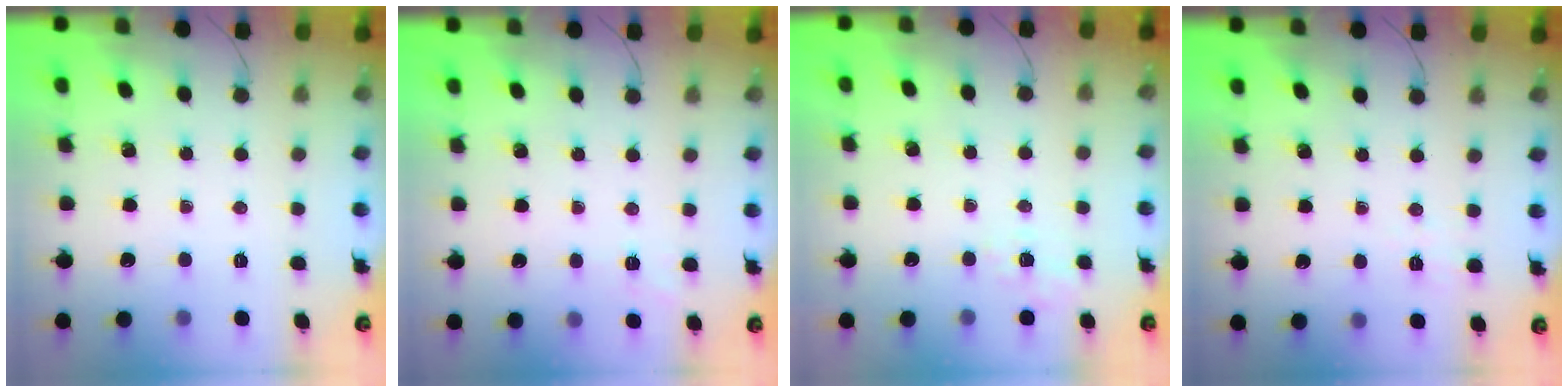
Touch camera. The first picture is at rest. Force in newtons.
{"total": 2.0, "press": 1.4, "slide": 1.4}
{"total": 1.6, "press": 0.1, "slide": 1.6}
{"total": 1.4, "press": 0.5, "slide": 1.3}